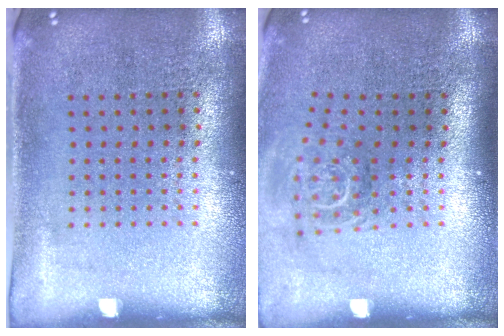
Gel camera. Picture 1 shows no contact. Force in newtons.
{"total": 1.7, "press": 1.2, "slide": 1.2}